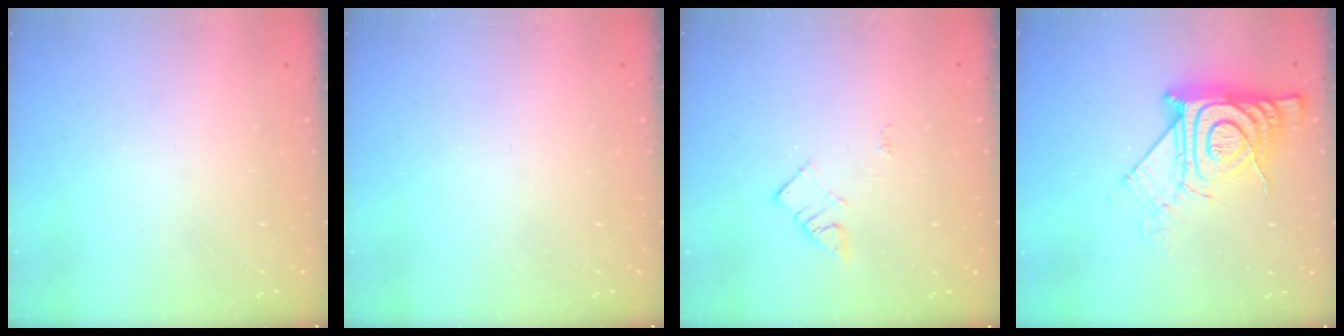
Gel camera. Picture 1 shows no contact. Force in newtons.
{"total": 0.0}
{"total": 2.9, "press": 2.9, "slide": 0.2}
{"total": 14.9, "press": 14.9, "slide": 1.4}